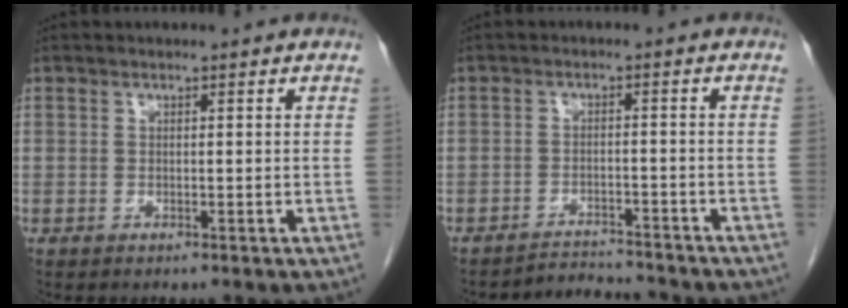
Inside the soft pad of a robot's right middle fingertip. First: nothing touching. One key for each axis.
{"total": 4.7, "fx": -4.6, "fy": -0.1, "fz": -0.2, "tx": 0.002, "ty": -0.002, "tz": -0.071}